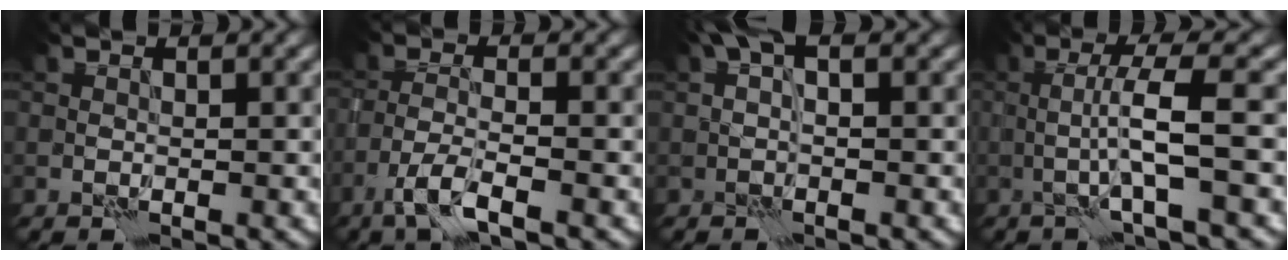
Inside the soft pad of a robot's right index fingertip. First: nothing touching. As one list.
[{"total": 3.2, "force": [-2.2, 0.1, 2.4], "torque": [-0.051, 0.002, -0.048]}, {"total": 1.4, "force": [1.0, 0.1, 1.0], "torque": [-0.018, 0.006, 0.017]}, {"total": 3.8, "force": [-0.1, -0.5, 3.7], "torque": [-0.066, 0.012, -0.005]}]